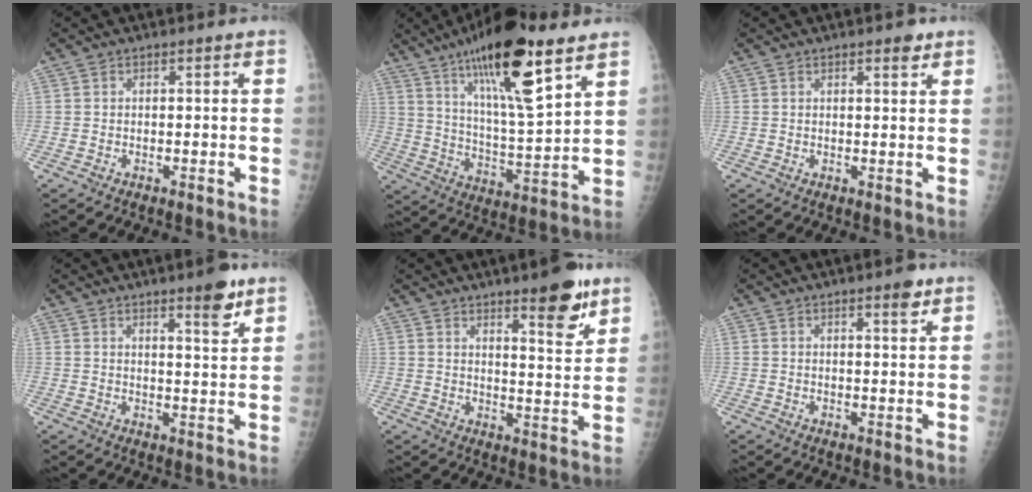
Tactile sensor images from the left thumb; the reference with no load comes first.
{"total": 20.0, "force": [11.7, 4.5, 15.5], "torque": [-0.246, -0.053, 0.202]}
{"total": 2.2, "force": [1.5, 0.7, 1.5], "torque": [-0.011, -0.008, 0.020]}
{"total": 6.4, "force": [4.3, 1.1, 4.6], "torque": [-0.054, -0.029, 0.059]}
{"total": 10.1, "force": [6.6, 2.4, 7.3], "torque": [-0.082, -0.045, 0.094]}
{"total": 3.2, "force": [2.1, 0.7, 2.3], "torque": [-0.025, -0.013, 0.028]}